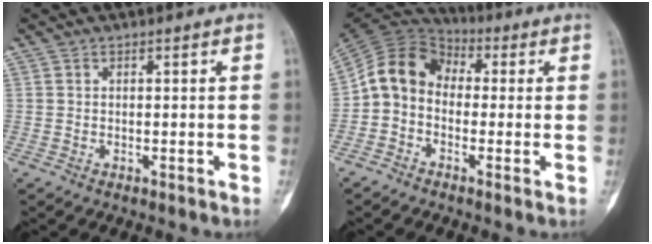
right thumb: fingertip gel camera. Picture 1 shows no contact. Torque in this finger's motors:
{"motor_torque": [1.11, 1.11, 0.07, -0.03, 0.06]}